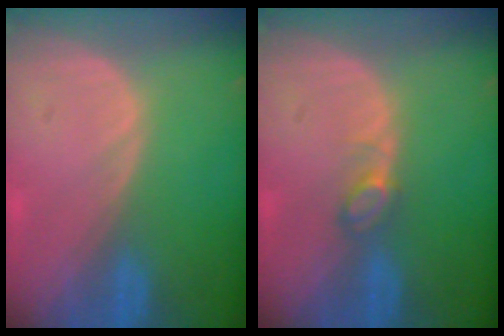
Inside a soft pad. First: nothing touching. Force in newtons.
{"total": 2.2, "press": 2.2, "slide": 0.3}